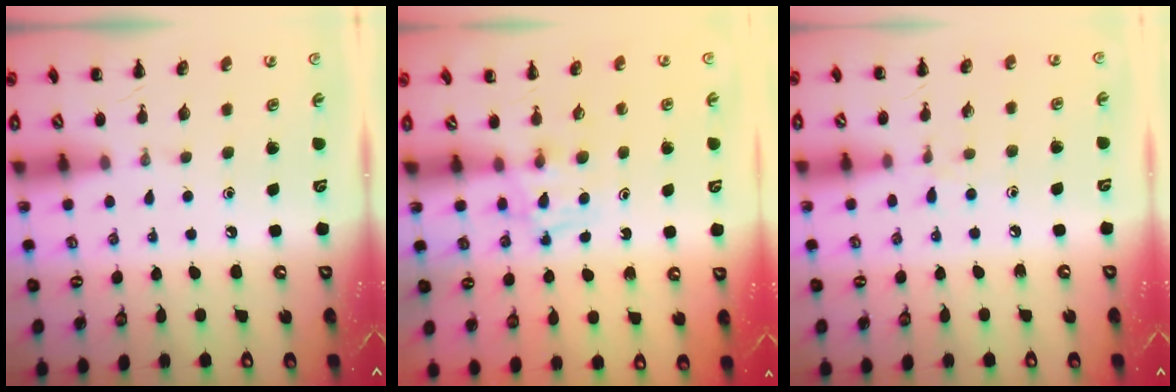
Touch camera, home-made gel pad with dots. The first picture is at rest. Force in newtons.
{"total": 3.9, "press": 3.6, "slide": 1.4}
{"total": 5.5, "press": 5.1, "slide": 2.0}